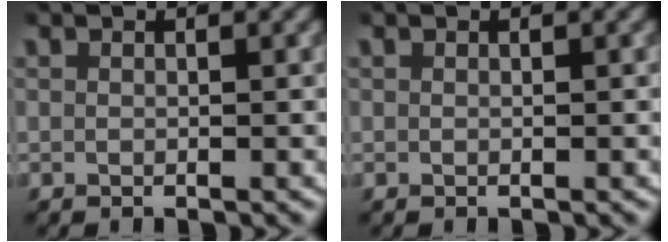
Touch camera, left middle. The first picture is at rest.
{"total": 0.0}